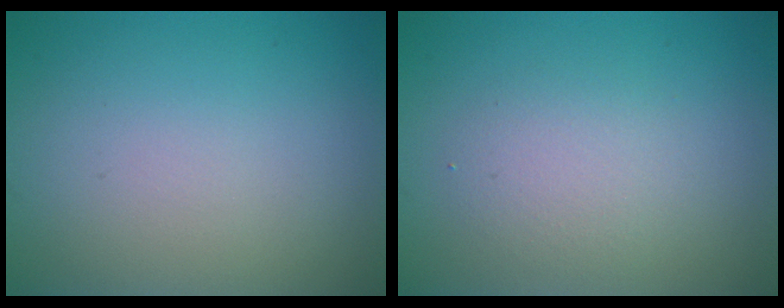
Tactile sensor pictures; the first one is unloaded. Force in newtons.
{"total": 2.4, "press": 2.4, "slide": 0.1}